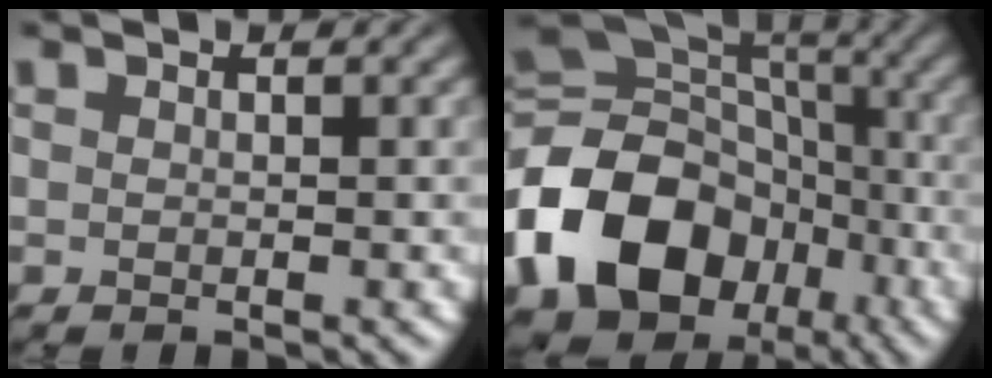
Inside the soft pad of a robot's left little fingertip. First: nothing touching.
{"total": 17.3, "force": [-6.3, 12.9, 9.6], "torque": [-0.213, -0.001, -0.122]}